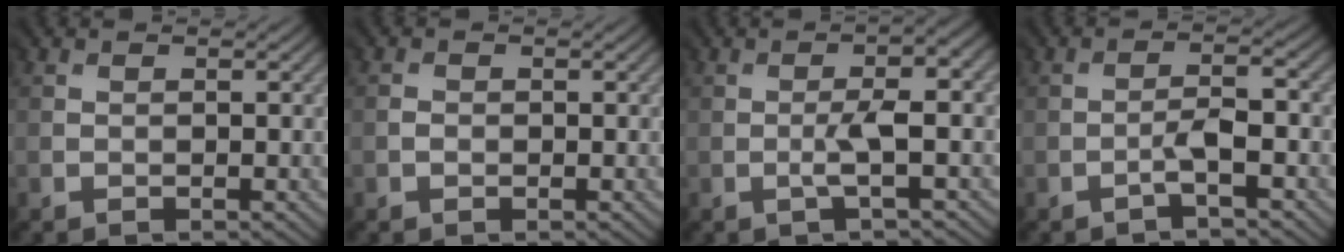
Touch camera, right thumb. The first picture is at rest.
{"total": 0.7, "force": [-0.2, 0.7, -0.1], "torque": [0.003, -0.001, -0.005]}
{"total": 1.9, "force": [-0.8, -0.7, 1.5], "torque": [-0.028, 0.008, -0.021]}
{"total": 1.6, "force": [-1.4, -0.6, 0.3], "torque": [-0.007, 0.012, -0.032]}